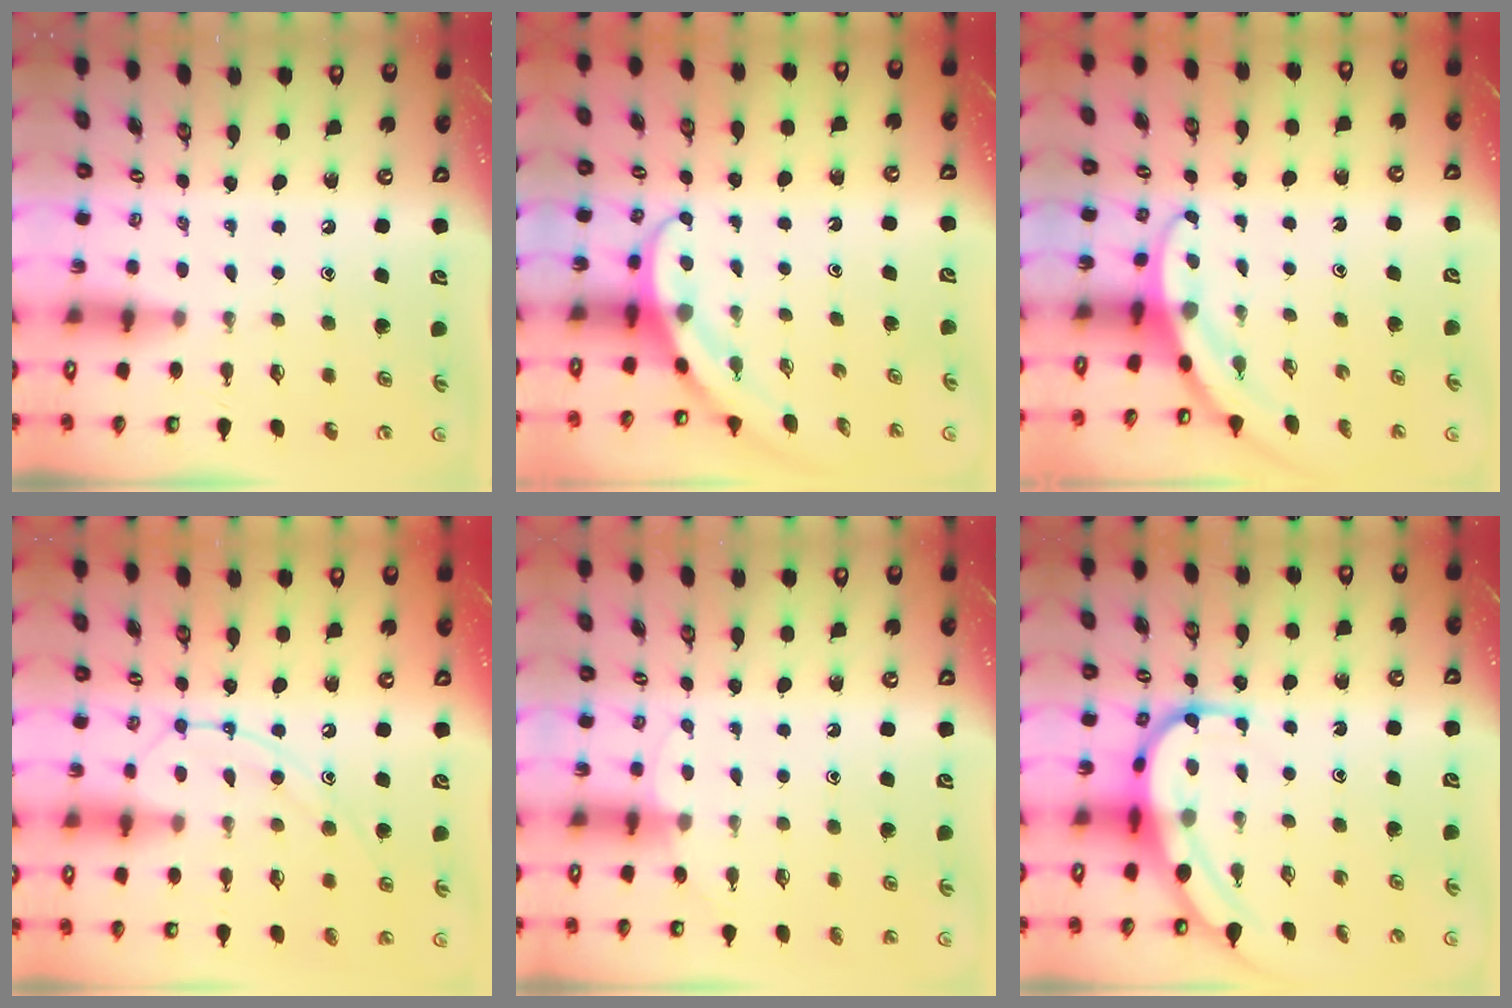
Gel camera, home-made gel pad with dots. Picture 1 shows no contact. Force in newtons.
{"total": 3.8, "press": 3.8, "slide": 0.3}
{"total": 3.0, "press": 3.0, "slide": 0.1}
{"total": 12.3, "press": 12.2, "slide": 1.1}
{"total": 3.7, "press": 3.7, "slide": 0.3}
{"total": 8.4, "press": 8.4, "slide": 0.8}